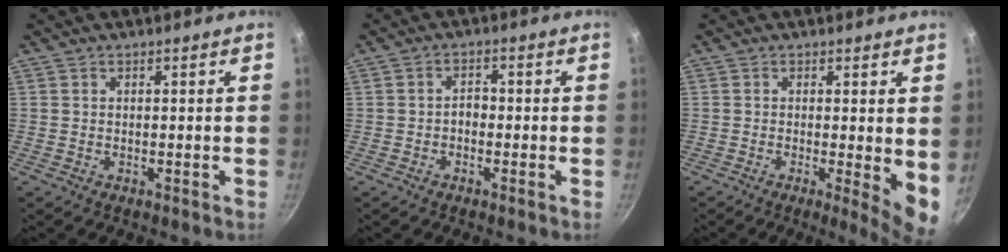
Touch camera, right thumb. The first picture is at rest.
{"total": 2.2, "force": [-0.8, 1.5, 1.4], "torque": [-0.011, 0.013, -0.015]}
{"total": 6.7, "force": [0.0, 1.5, 6.6], "torque": [-0.082, -0.022, 0.000]}